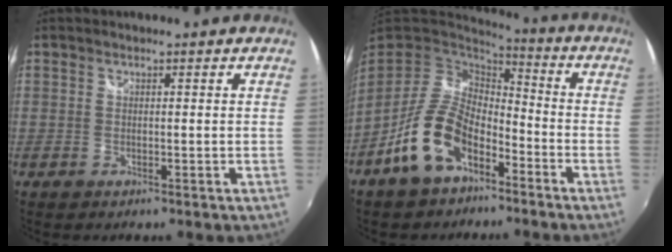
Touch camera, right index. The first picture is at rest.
{"total": 13.9, "force": [-7.1, 7.8, 9.1], "torque": [-0.189, 0.002, -0.122]}